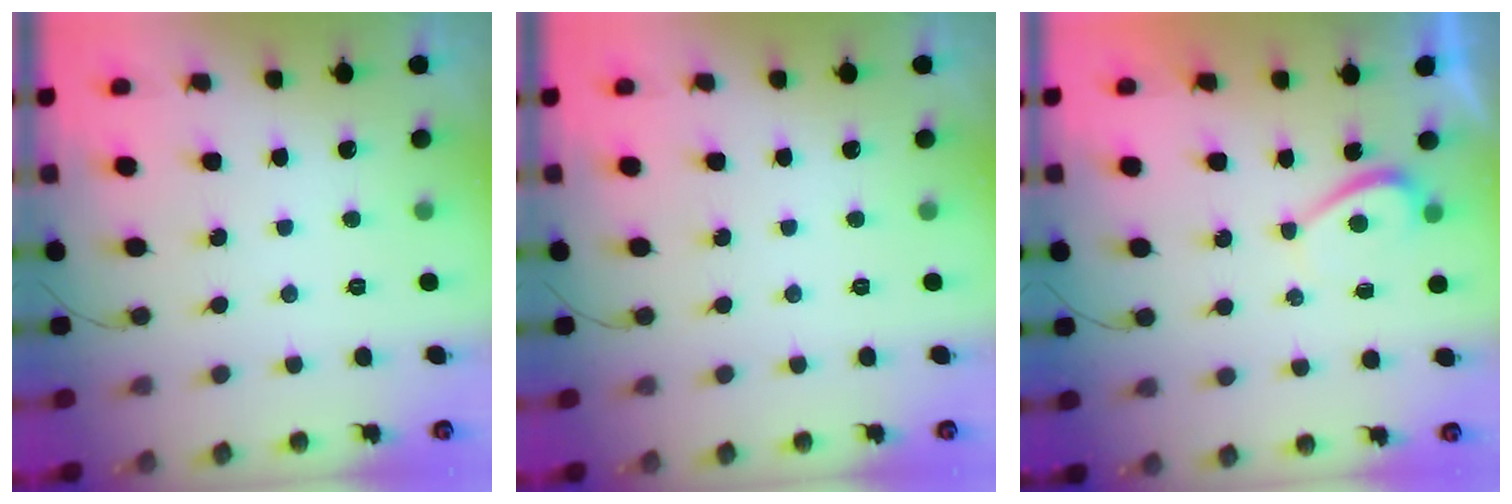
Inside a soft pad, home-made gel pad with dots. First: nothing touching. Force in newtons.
{"total": 0.0}
{"total": 1.1, "press": 1.0, "slide": 0.6}